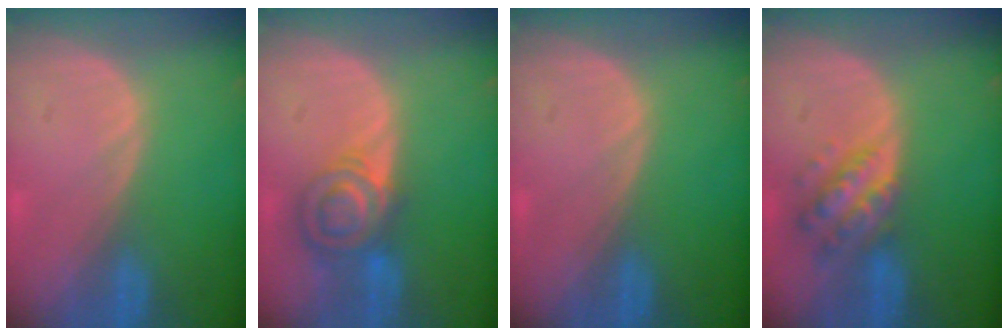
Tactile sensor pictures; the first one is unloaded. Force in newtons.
{"total": 7.3, "press": 6.3, "slide": 3.8}
{"total": 0.0}
{"total": 6.4, "press": 5.8, "slide": 2.7}